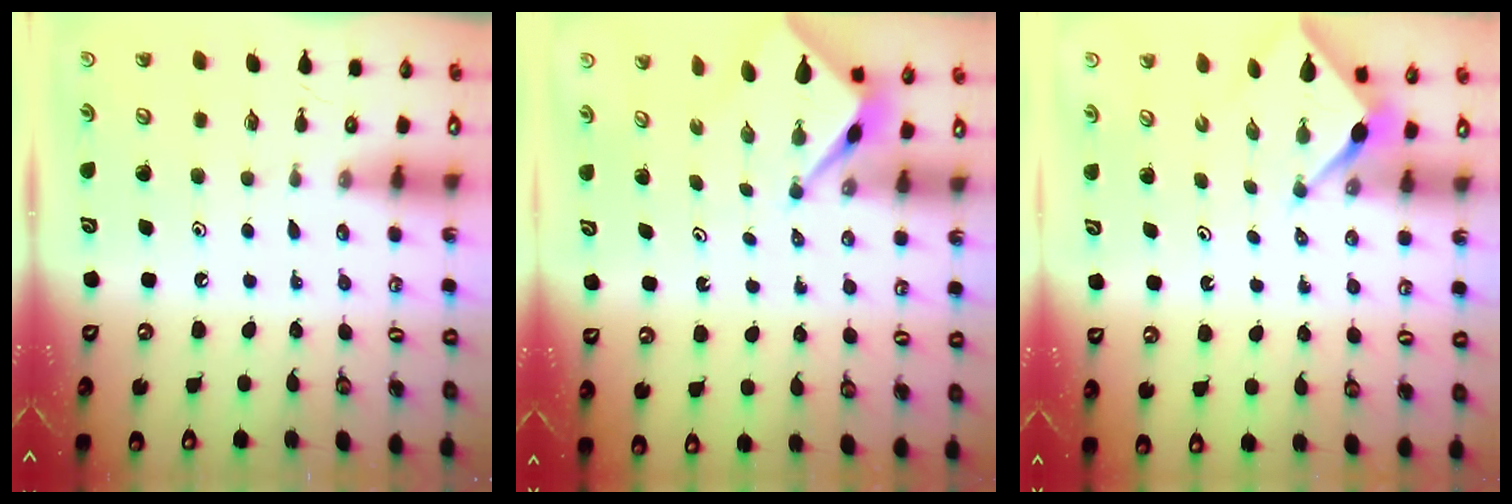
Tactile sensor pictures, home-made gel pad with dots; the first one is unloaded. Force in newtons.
{"total": 2.6, "press": 2.6, "slide": 0.1}
{"total": 2.5, "press": 2.5, "slide": 0.3}